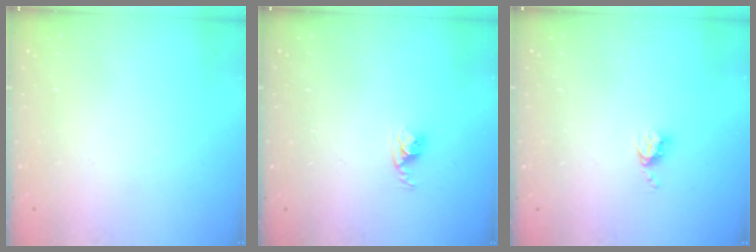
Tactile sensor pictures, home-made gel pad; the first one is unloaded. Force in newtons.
{"total": 2.5, "press": 2.5, "slide": 0.4}
{"total": 3.8, "press": 3.7, "slide": 0.5}